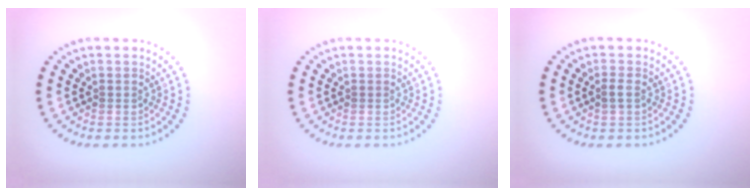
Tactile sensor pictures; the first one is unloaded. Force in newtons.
{"total": 0.0}
{"total": 0.7, "press": 0.7, "slide": 0.1}